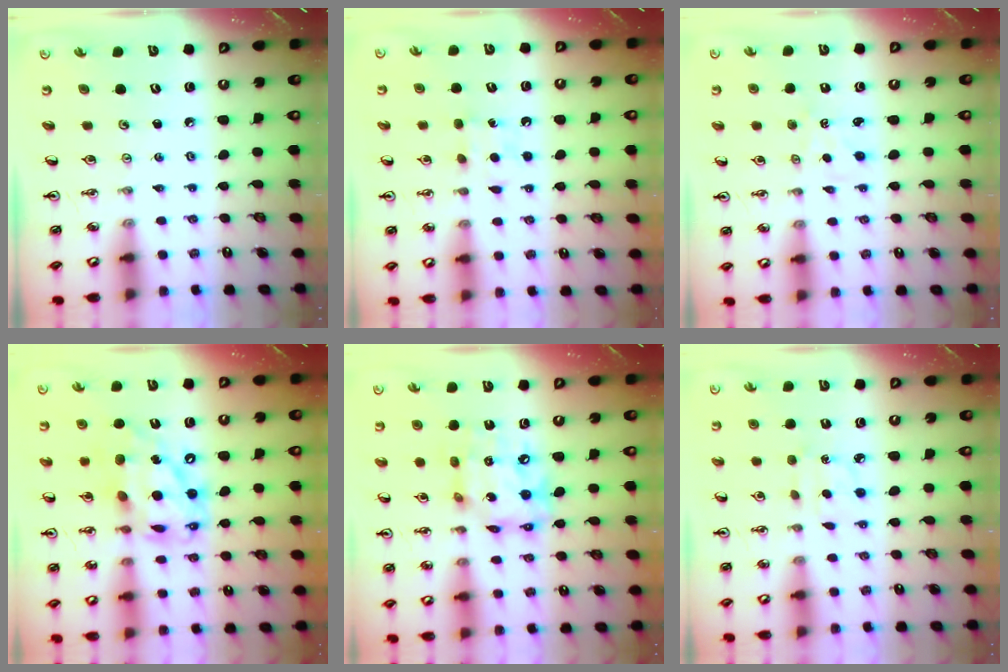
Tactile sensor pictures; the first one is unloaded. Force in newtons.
{"total": 7.6, "press": 7.5, "slide": 0.8}
{"total": 1.5, "press": 1.4, "slide": 0.3}
{"total": 16.8, "press": 16.8, "slide": 1.5}
{"total": 14.0, "press": 14.0, "slide": 1.3}
{"total": 4.2, "press": 4.1, "slide": 0.5}